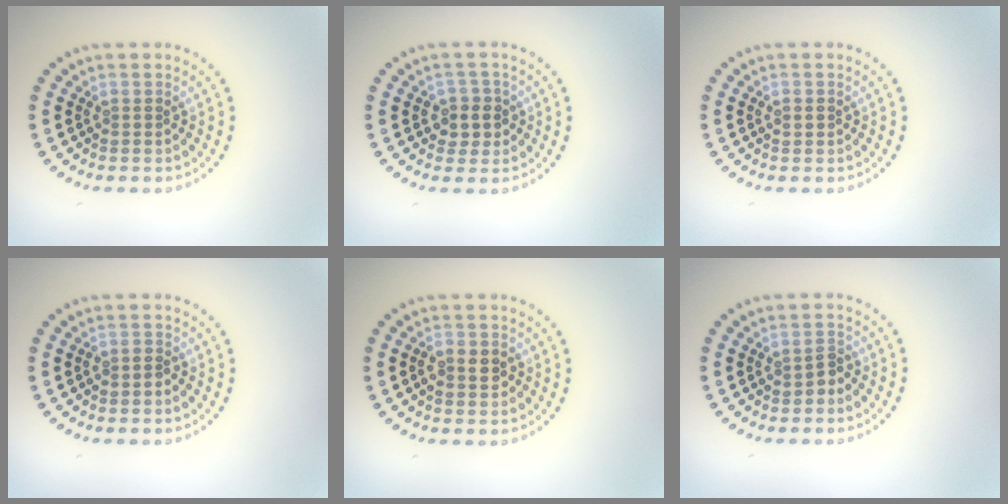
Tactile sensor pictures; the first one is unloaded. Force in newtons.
{"total": 2.4, "press": 2.1, "slide": 1.0}
{"total": 1.0, "press": 1.0, "slide": 0.1}
{"total": 0.7, "press": 0.4, "slide": 0.6}
{"total": 2.1, "press": 2.0, "slide": 0.7}
{"total": 1.3, "press": 1.1, "slide": 0.6}